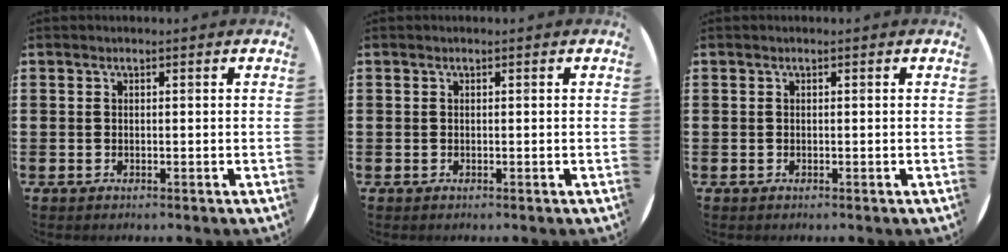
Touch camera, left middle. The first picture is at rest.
{"total": 0.0}
{"total": 0.0}